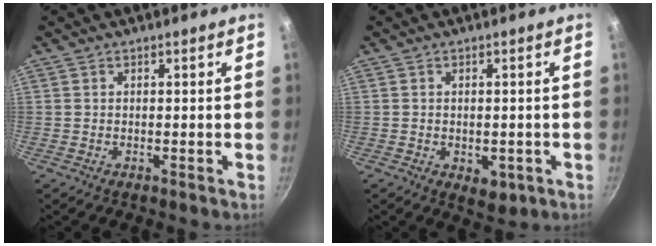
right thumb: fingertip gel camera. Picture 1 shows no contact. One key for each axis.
{"total": 4.4, "fx": -1.3, "fy": 2.8, "fz": 3.1, "tx": -0.030, "ty": 0.000, "tz": -0.011}